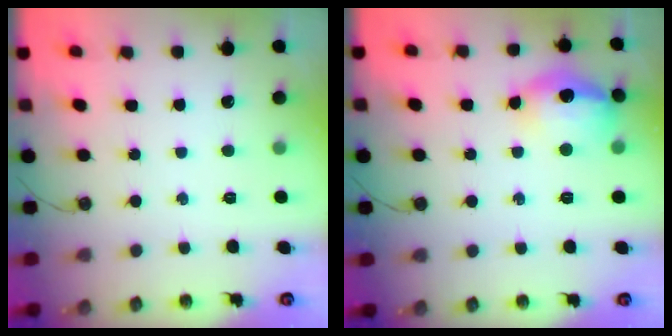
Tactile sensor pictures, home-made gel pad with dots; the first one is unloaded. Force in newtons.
{"total": 14.4, "press": 14.4, "slide": 1.1}